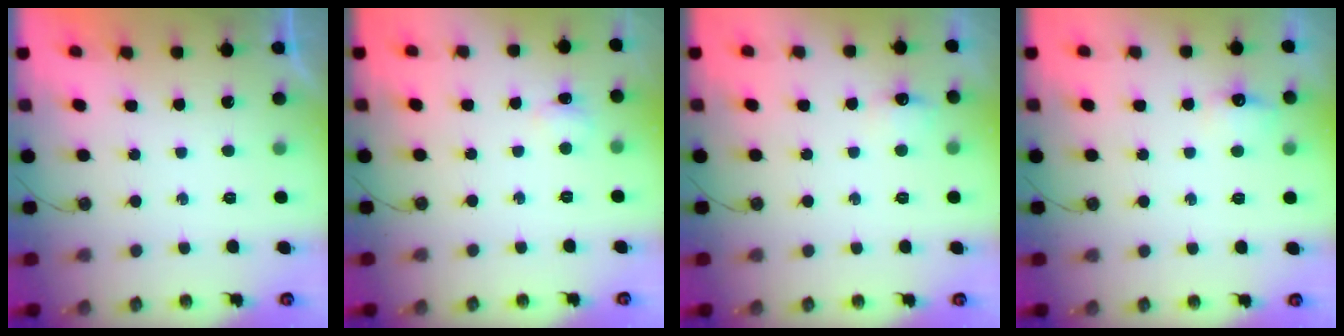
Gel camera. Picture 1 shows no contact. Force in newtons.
{"total": 6.0, "press": 5.9, "slide": 1.0}
{"total": 5.9, "press": 5.8, "slide": 1.0}
{"total": 6.4, "press": 6.3, "slide": 0.7}